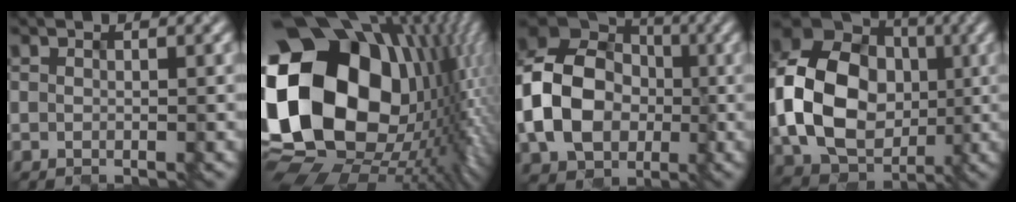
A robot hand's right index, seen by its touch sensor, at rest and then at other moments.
{"total": 22.1, "force": [1.1, 16.1, 15.1], "torque": [-0.339, -0.029, 0.041]}
{"total": 10.5, "force": [-1.9, 8.3, 6.2], "torque": [-0.132, 0.006, -0.045]}
{"total": 14.0, "force": [-0.7, 11.2, 8.3], "torque": [-0.179, -0.004, -0.004]}